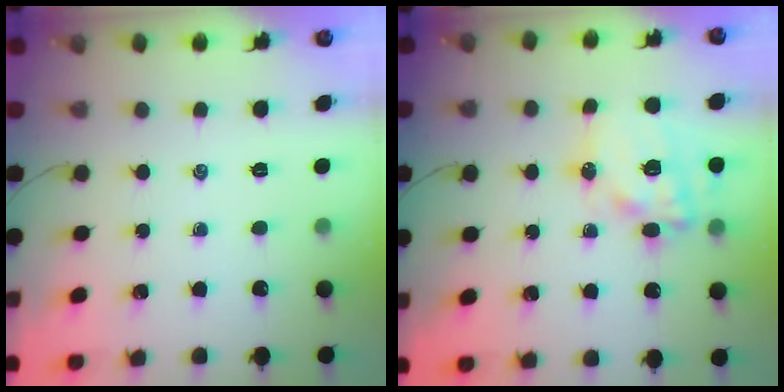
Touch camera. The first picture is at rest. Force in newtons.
{"total": 16.1, "press": 15.7, "slide": 3.6}